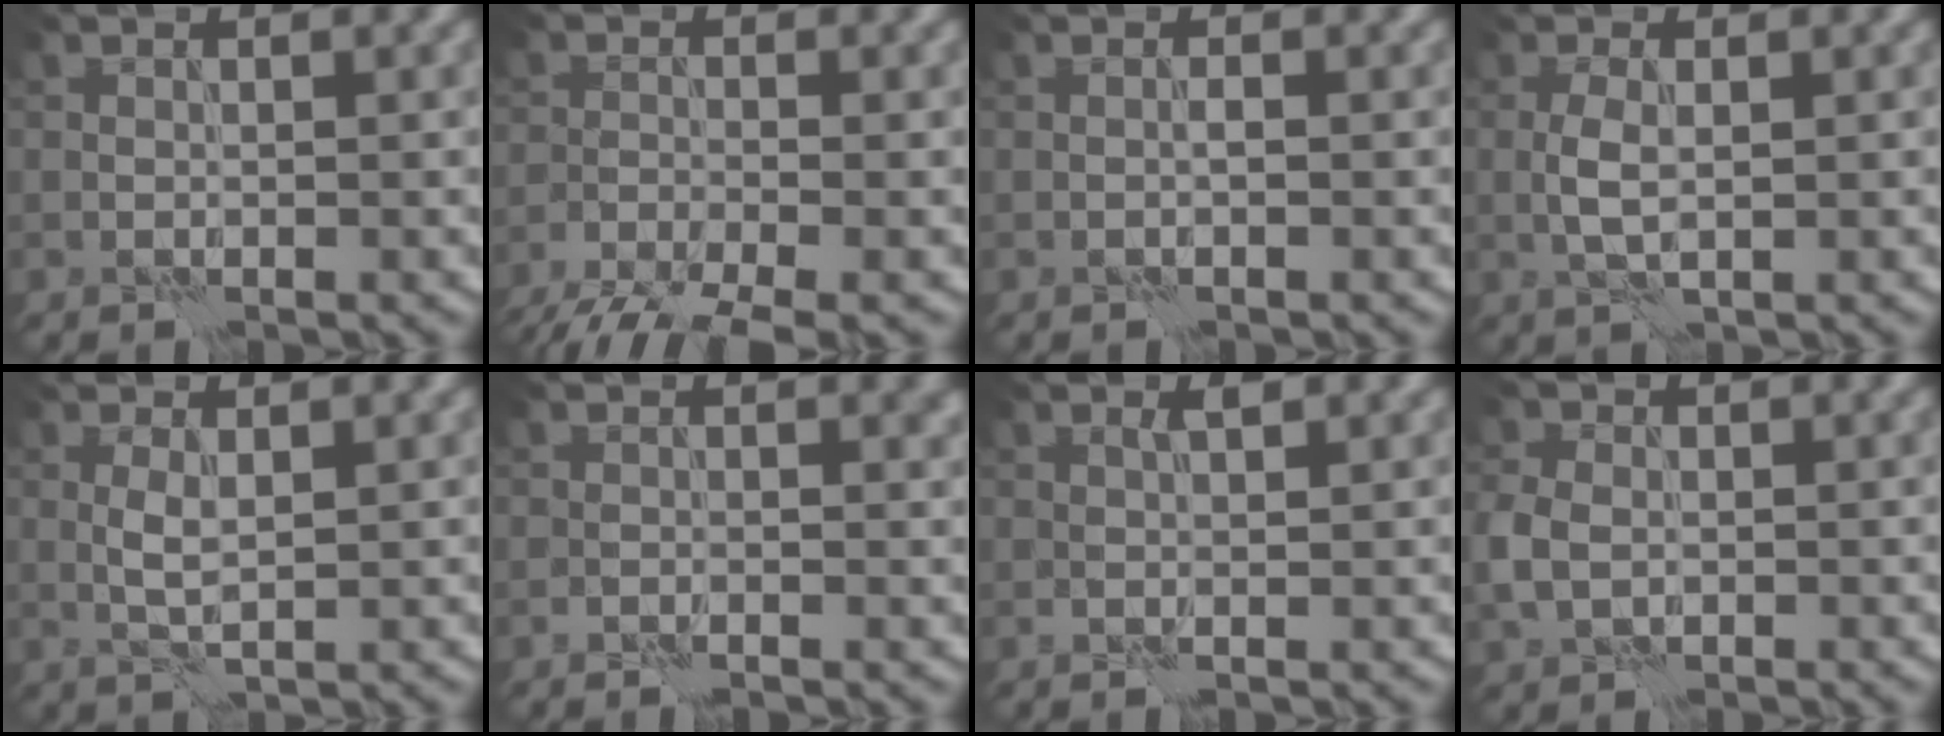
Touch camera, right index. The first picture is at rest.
{"total": 6.0, "force": [-4.8, 1.1, 3.3], "torque": [-0.064, -0.036, -0.090]}
{"total": 0.5, "force": [-0.2, 0.0, 0.5], "torque": [-0.010, 0.001, -0.004]}
{"total": 2.3, "force": [-0.1, 0.8, 2.1], "torque": [-0.050, 0.001, -0.001]}
{"total": 1.9, "force": [0.3, 0.5, 1.8], "torque": [-0.043, 0.001, 0.008]}
{"total": 0.8, "force": [0.2, 0.6, 0.6], "torque": [-0.005, -0.004, 0.002]}
{"total": 1.1, "force": [0.8, 0.1, 0.7], "torque": [-0.014, -0.001, 0.014]}
{"total": 3.2, "force": [-0.4, 2.5, 2.0], "torque": [-0.052, 0.001, -0.011]}